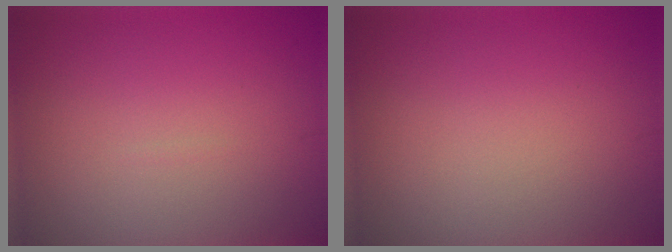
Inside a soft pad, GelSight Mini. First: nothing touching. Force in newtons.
{"total": 0.0}